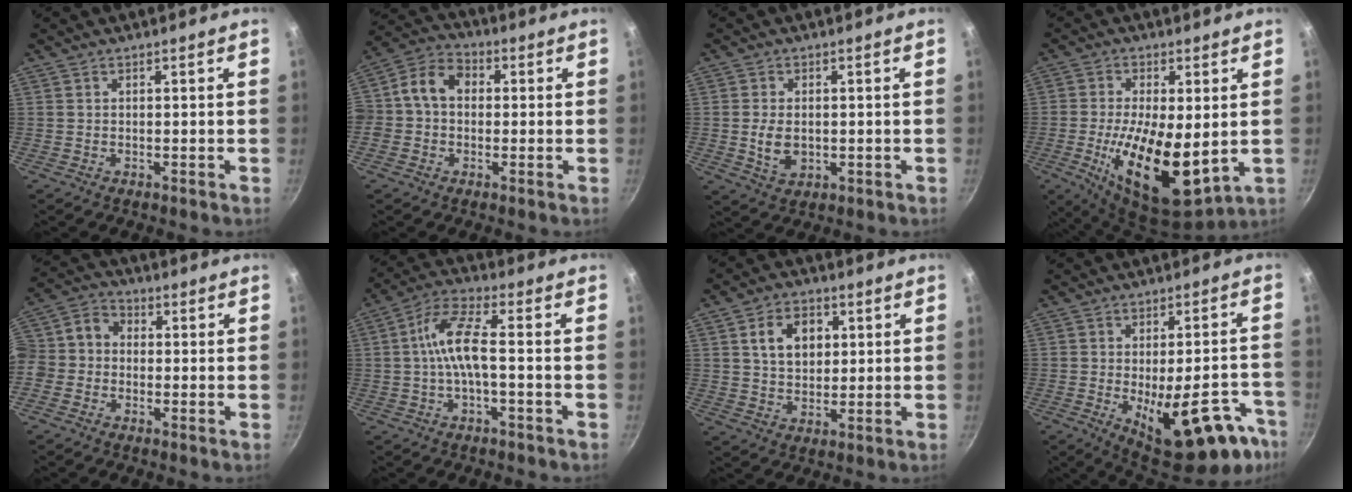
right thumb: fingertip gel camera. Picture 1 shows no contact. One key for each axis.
{"total": 9.0, "fx": 0.2, "fy": 7.3, "fz": 5.3, "tx": -0.072, "ty": 0.024, "tz": -0.022}
{"total": 5.5, "fx": -0.3, "fy": 3.6, "fz": 4.1, "tx": -0.074, "ty": -0.004, "tz": 0.001}
{"total": 16.5, "fx": -1.6, "fy": 7.1, "fz": 14.8, "tx": -0.253, "ty": -0.014, "tz": -0.019}
{"total": 9.4, "fx": -1.8, "fy": 8.0, "fz": 4.6, "tx": -0.079, "ty": 0.036, "tz": -0.055}
{"total": 8.3, "fx": -1.1, "fy": 2.4, "fz": 7.9, "tx": -0.170, "ty": 0.031, "tz": -0.032}
{"total": 8.4, "fx": 2.3, "fy": 6.1, "fz": 5.3, "tx": -0.067, "ty": 0.003, "tz": 0.037}
{"total": 20.8, "fx": -9.7, "fy": 8.5, "fz": 16.3, "tx": -0.153, "ty": 0.020, "tz": -0.119}